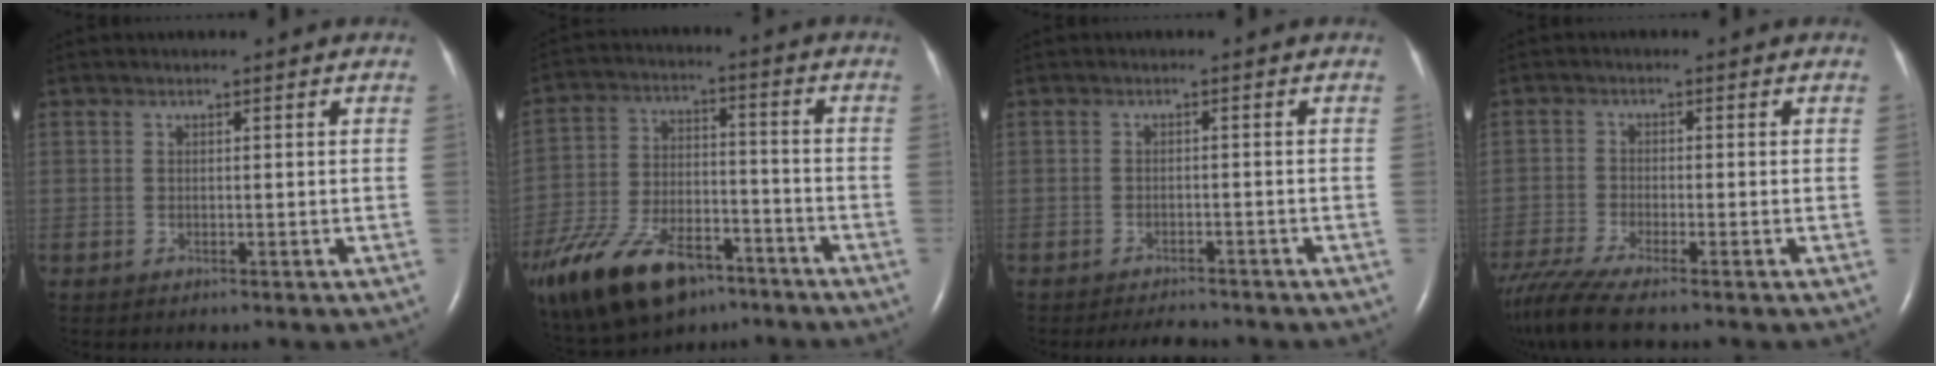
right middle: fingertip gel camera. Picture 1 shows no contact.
{"total": 22.4, "force": [-14.5, 10.9, 13.0], "torque": [-0.307, -0.016, -0.252]}
{"total": 3.8, "force": [-3.6, 0.8, 0.9], "torque": [-0.017, -0.008, -0.053]}
{"total": 7.7, "force": [-6.5, -0.3, 4.2], "torque": [-0.078, -0.022, -0.117]}